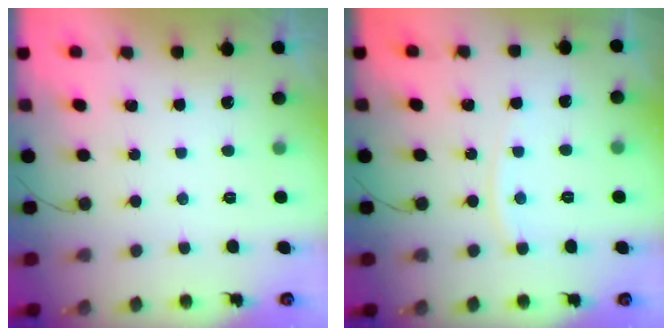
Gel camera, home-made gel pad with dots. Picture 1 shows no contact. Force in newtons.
{"total": 4.3, "press": 4.3, "slide": 0.4}